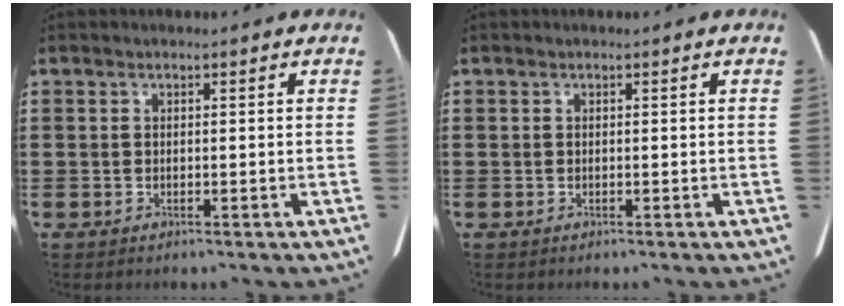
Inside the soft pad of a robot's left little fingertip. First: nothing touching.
{"total": 0.0}